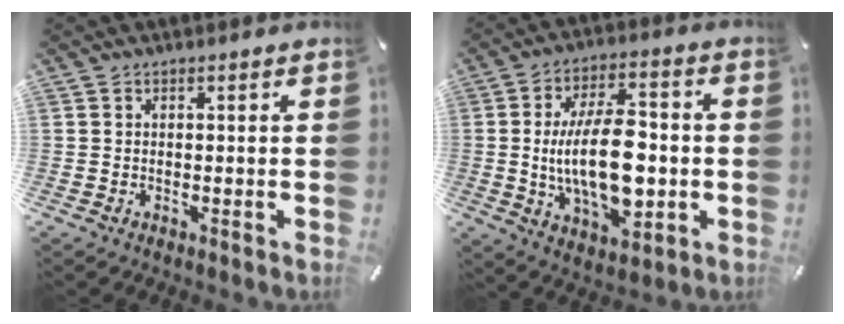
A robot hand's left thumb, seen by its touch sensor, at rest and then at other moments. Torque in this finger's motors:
{"motor_torque": [0.43, 2.18, 1.66, 0.45, 0.64]}